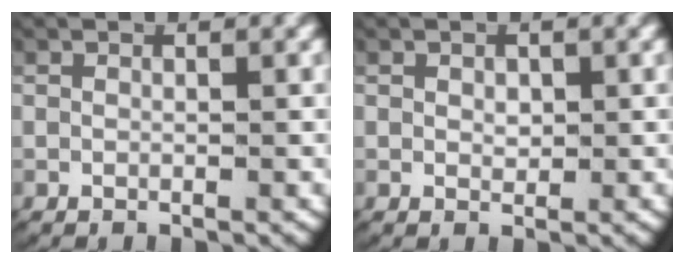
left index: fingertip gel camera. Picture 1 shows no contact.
{"total": 0.7, "force": [0.1, 0.5, 0.5], "torque": [-0.010, -0.010, 0.009]}